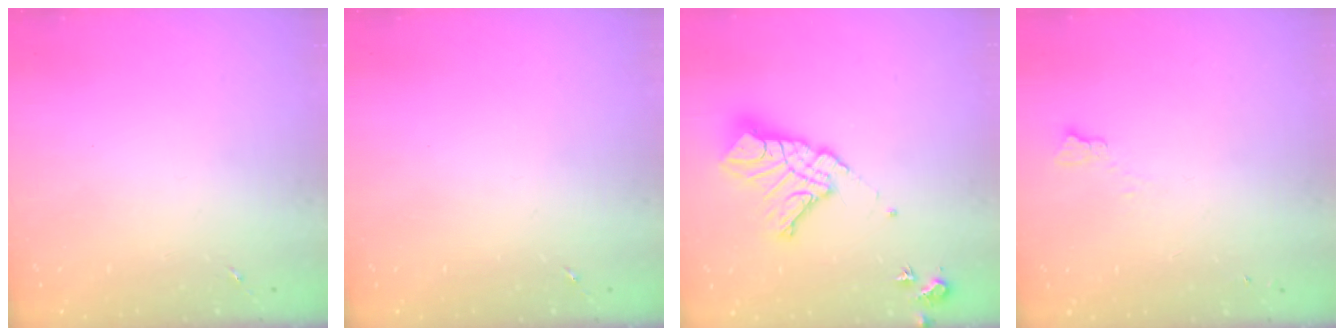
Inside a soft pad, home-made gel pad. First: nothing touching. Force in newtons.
{"total": 0.0}
{"total": 16.9, "press": 16.8, "slide": 1.8}
{"total": 2.3, "press": 2.3, "slide": 0.2}